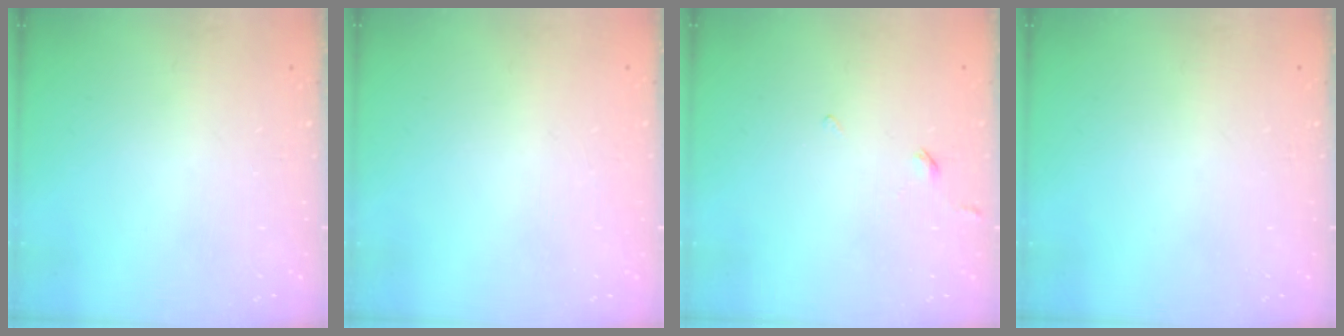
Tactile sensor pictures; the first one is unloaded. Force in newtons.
{"total": 2.0, "press": 2.0, "slide": 0.1}
{"total": 1.8, "press": 1.7, "slide": 0.5}
{"total": 0.0}